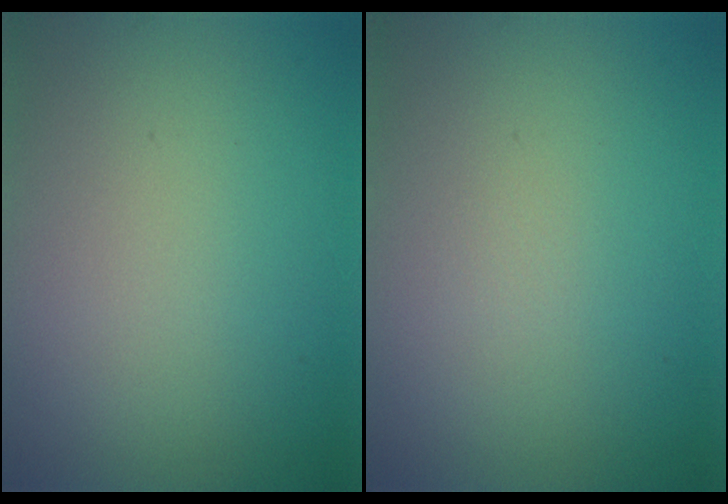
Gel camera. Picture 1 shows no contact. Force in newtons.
{"total": 0.0}